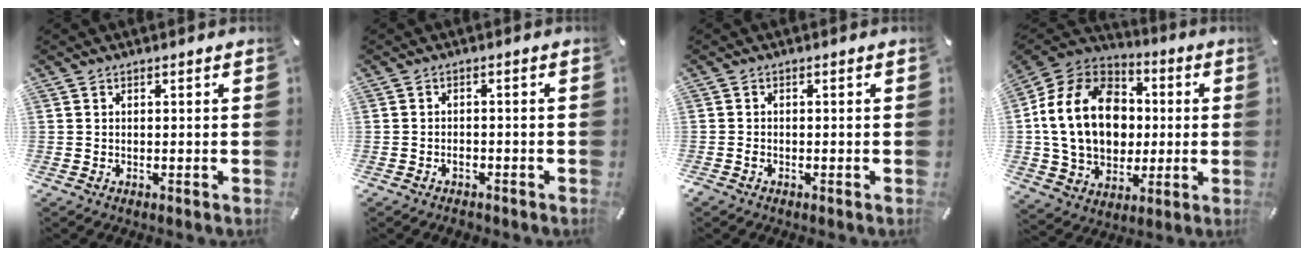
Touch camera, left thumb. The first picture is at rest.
{"total": 2.0, "force": [-1.2, 1.2, 1.0], "torque": [-0.020, 0.004, -0.025]}
{"total": 1.1, "force": [-0.7, 0.6, 0.5], "torque": [-0.011, 0.000, -0.015]}
{"total": 21.0, "force": [1.0, 17.0, 12.4], "torque": [-0.250, 0.018, 0.025]}